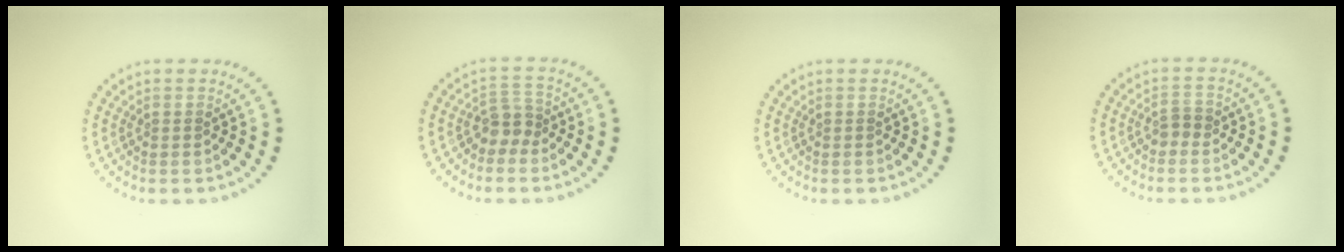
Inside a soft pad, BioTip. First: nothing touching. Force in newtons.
{"total": 2.1, "press": 1.6, "slide": 1.3}
{"total": 0.0}
{"total": 1.2, "press": 1.1, "slide": 0.5}